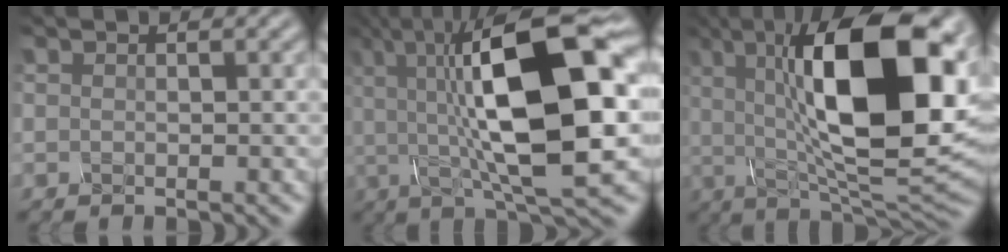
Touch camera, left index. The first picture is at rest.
{"total": 15.6, "force": [2.5, 5.3, 14.5], "torque": [-0.238, 0.007, 0.030]}
{"total": 16.9, "force": [3.5, 6.0, 15.4], "torque": [-0.234, 0.003, 0.043]}